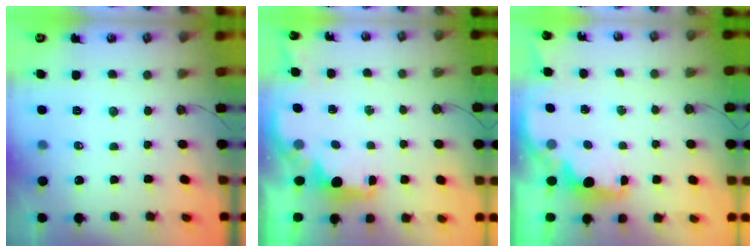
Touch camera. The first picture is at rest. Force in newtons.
{"total": 2.2, "press": 2.0, "slide": 0.8}
{"total": 2.3, "press": 2.1, "slide": 0.8}